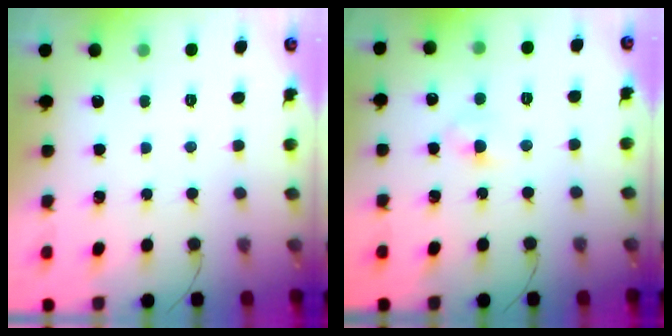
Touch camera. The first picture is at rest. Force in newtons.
{"total": 3.9, "press": 3.7, "slide": 1.2}